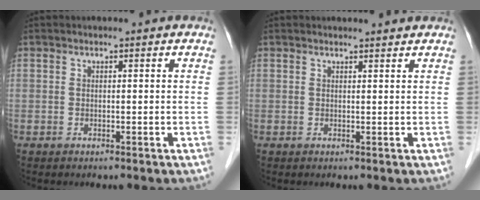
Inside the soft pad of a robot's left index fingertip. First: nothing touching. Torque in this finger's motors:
{"motor_torque": [0.09, -0.14, -0.05, -0.01]}